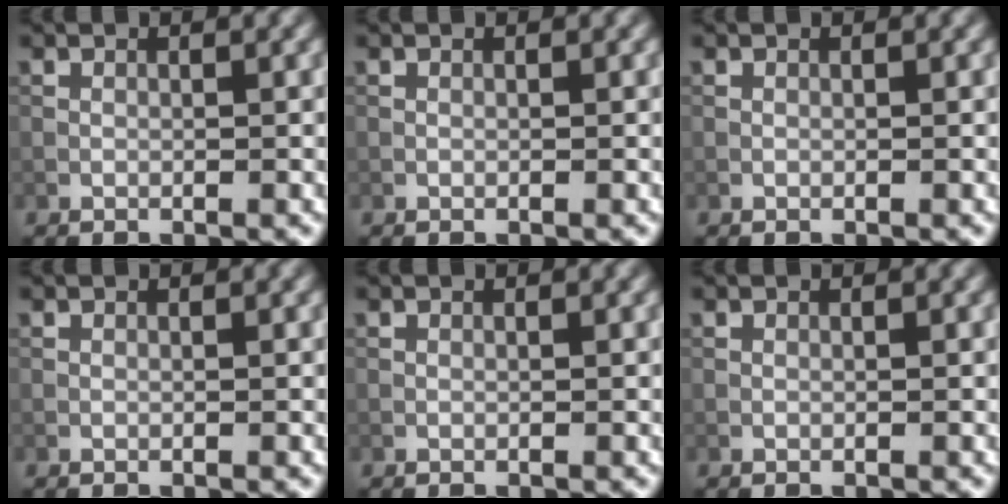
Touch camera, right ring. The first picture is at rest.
{"total": 0.0}
{"total": 0.0}
{"total": 0.0}
{"total": 0.0}
{"total": 0.0}